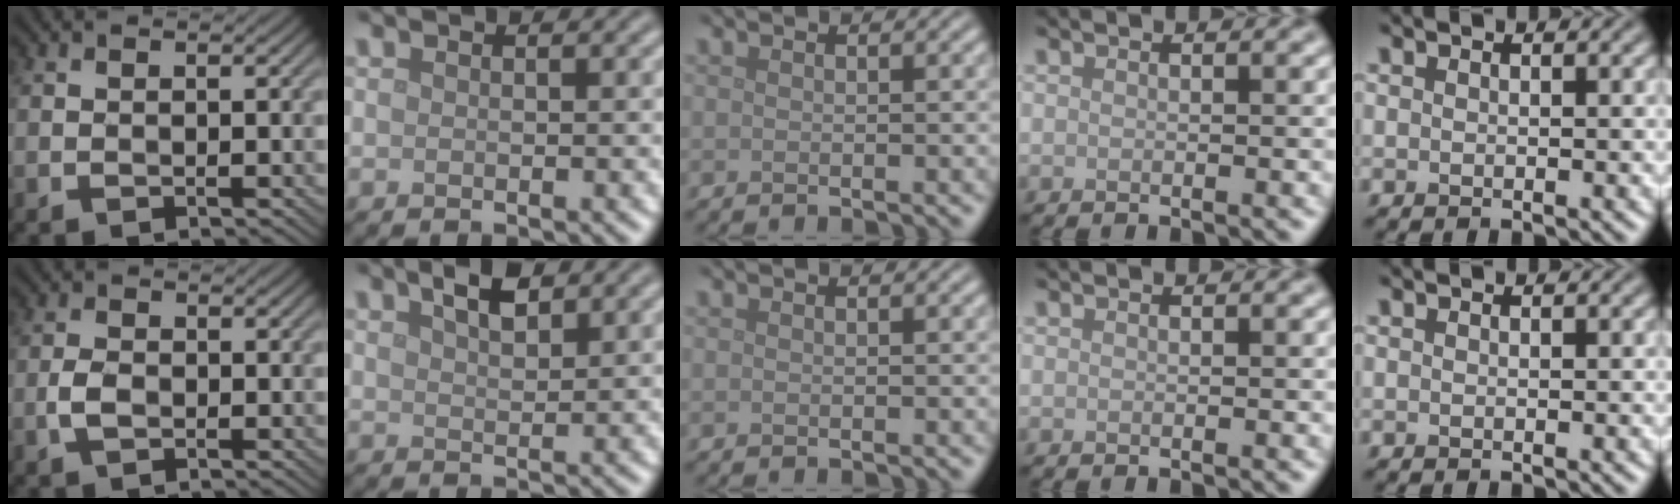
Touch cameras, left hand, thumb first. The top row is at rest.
{"thumb": {"total": 2.6, "force": [-0.8, 1.6, 1.9], "torque": [-0.042, 0.002, -0.018]}, "index": {"total": 2.5, "force": [1.6, 0.9, 1.6], "torque": [-0.030, 0.005, 0.031]}}